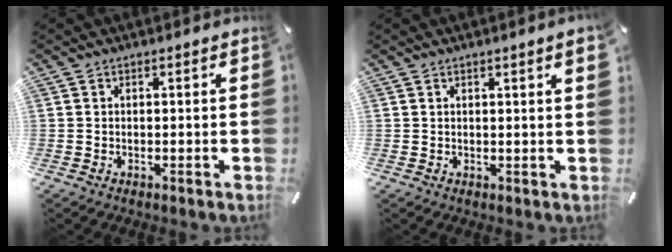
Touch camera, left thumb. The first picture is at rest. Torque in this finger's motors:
{"motor_torque": [0.05, 0.04, 0.04, -0.09, 0.02]}